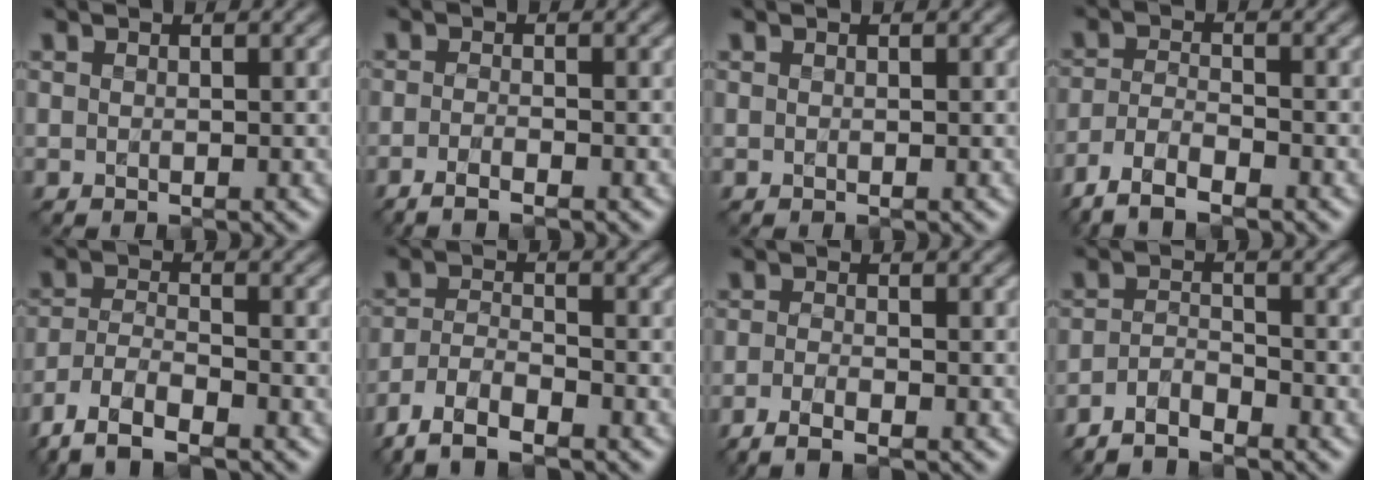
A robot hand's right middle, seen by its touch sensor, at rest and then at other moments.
{"total": 2.2, "force": [-1.3, 0.6, 1.7], "torque": [-0.025, -0.006, -0.032]}
{"total": 0.0}
{"total": 4.6, "force": [-3.5, 1.4, 2.6], "torque": [-0.054, -0.006, -0.073]}
{"total": 5.5, "force": [-4.2, 1.8, 3.1], "torque": [-0.063, -0.007, -0.087]}
{"total": 5.0, "force": [-3.9, 1.6, 2.7], "torque": [-0.054, -0.006, -0.082]}
{"total": 2.5, "force": [-1.6, 0.6, 1.8], "torque": [-0.037, -0.006, -0.039]}
{"total": 2.5, "force": [-2.2, 0.6, 1.1], "torque": [-0.024, 0.000, -0.050]}